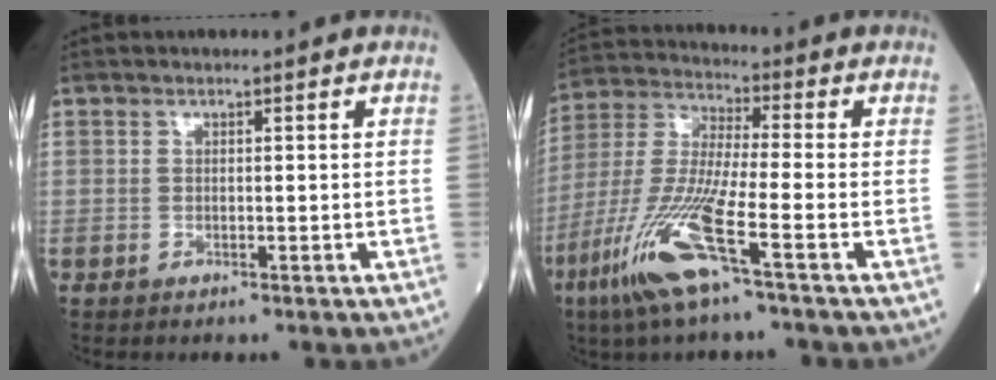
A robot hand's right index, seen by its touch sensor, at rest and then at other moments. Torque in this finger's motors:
{"motor_torque": [1.11, -1.03, 0.33, 0.21]}